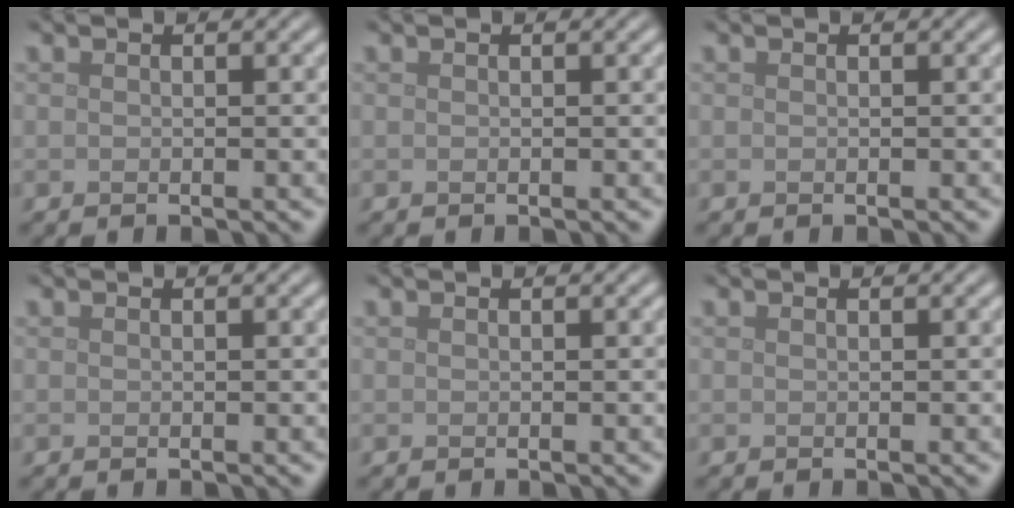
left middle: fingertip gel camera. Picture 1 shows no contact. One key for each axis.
{"total": 0.0}
{"total": 0.0}
{"total": 0.0}
{"total": 0.0}
{"total": 0.0}